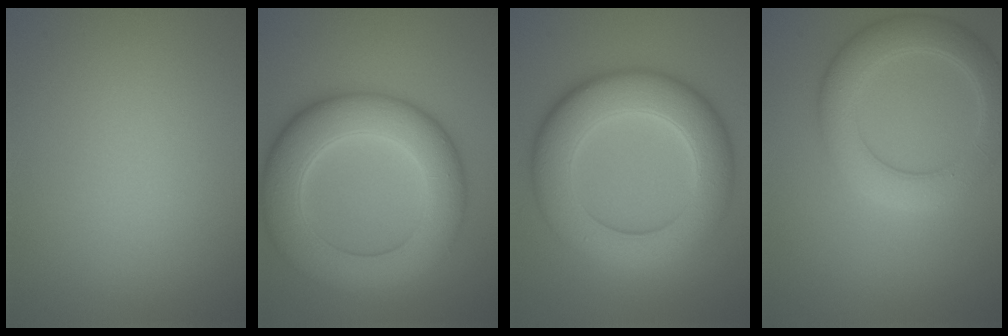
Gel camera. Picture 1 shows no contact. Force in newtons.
{"total": 10.2, "press": 10.2, "slide": 0.2}
{"total": 10.1, "press": 10.0, "slide": 0.4}
{"total": 5.1, "press": 5.1, "slide": 0.0}